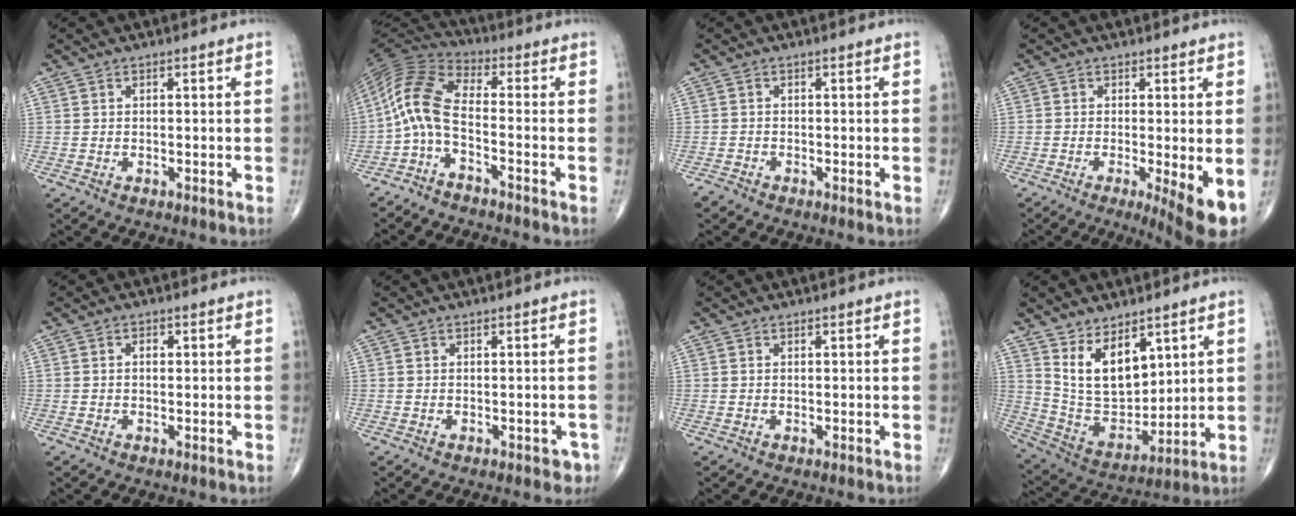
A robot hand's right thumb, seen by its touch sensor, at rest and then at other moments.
{"total": 9.4, "force": [-3.0, 3.3, 8.3], "torque": [-0.177, 0.060, -0.073]}
{"total": 1.1, "force": [-1.0, 0.3, 0.3], "torque": [-0.010, -0.005, -0.026]}
{"total": 7.5, "force": [-2.0, 1.5, 7.1], "torque": [-0.107, -0.022, -0.031]}
{"total": 1.2, "force": [0.2, 0.8, 0.9], "torque": [-0.012, 0.005, 0.001]}
{"total": 2.0, "force": [-1.1, 1.2, 1.2], "torque": [-0.001, 0.005, -0.012]}
{"total": 0.0}
{"total": 13.1, "force": [6.5, 7.5, 8.6], "torque": [-0.113, -0.046, 0.143]}